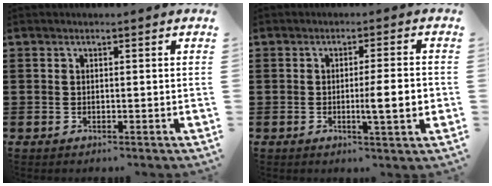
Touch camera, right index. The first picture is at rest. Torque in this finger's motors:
{"motor_torque": [2.14, 0.00, 0.57, 0.16]}